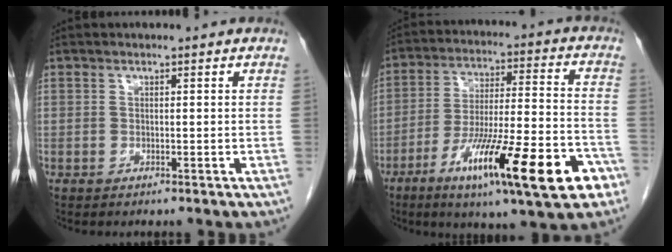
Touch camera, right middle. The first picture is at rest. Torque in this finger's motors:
{"motor_torque": [1.14, -0.99, 0.48, 0.21]}